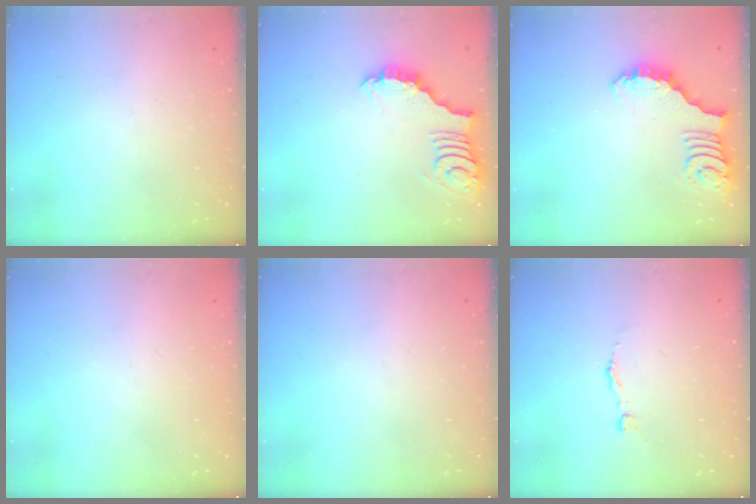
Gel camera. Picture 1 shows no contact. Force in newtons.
{"total": 3.0, "press": 3.0, "slide": 0.0}
{"total": 2.5, "press": 2.5, "slide": 0.5}
{"total": 0.0}
{"total": 0.0}
{"total": 2.9, "press": 2.9, "slide": 0.1}